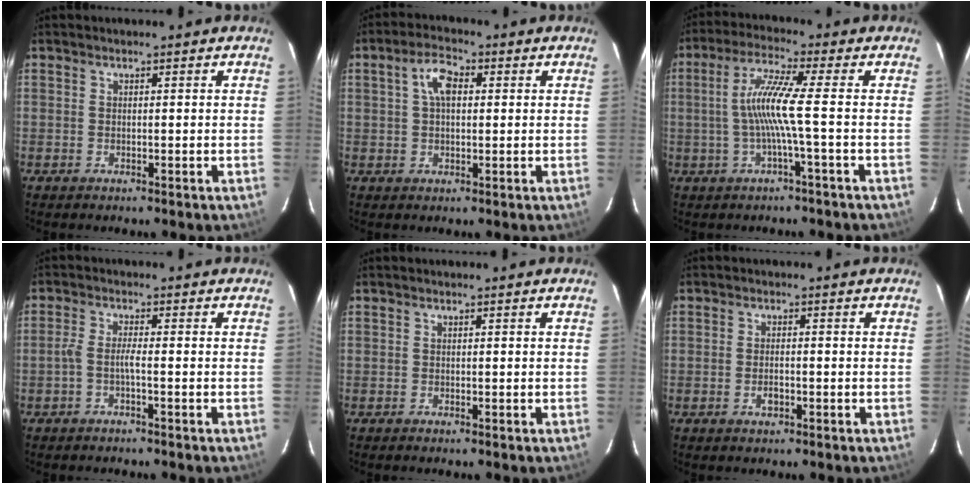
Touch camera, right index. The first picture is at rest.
{"total": 5.2, "force": [1.2, 2.8, 4.2], "torque": [-0.079, 0.018, 0.023]}
{"total": 7.8, "force": [-1.1, -1.3, 7.6], "torque": [-0.160, 0.003, -0.019]}
{"total": 2.3, "force": [-1.3, -0.1, 1.9], "torque": [-0.045, 0.004, -0.026]}
{"total": 0.0}
{"total": 2.2, "force": [-0.9, 1.0, 1.7], "torque": [-0.034, 0.001, -0.016]}